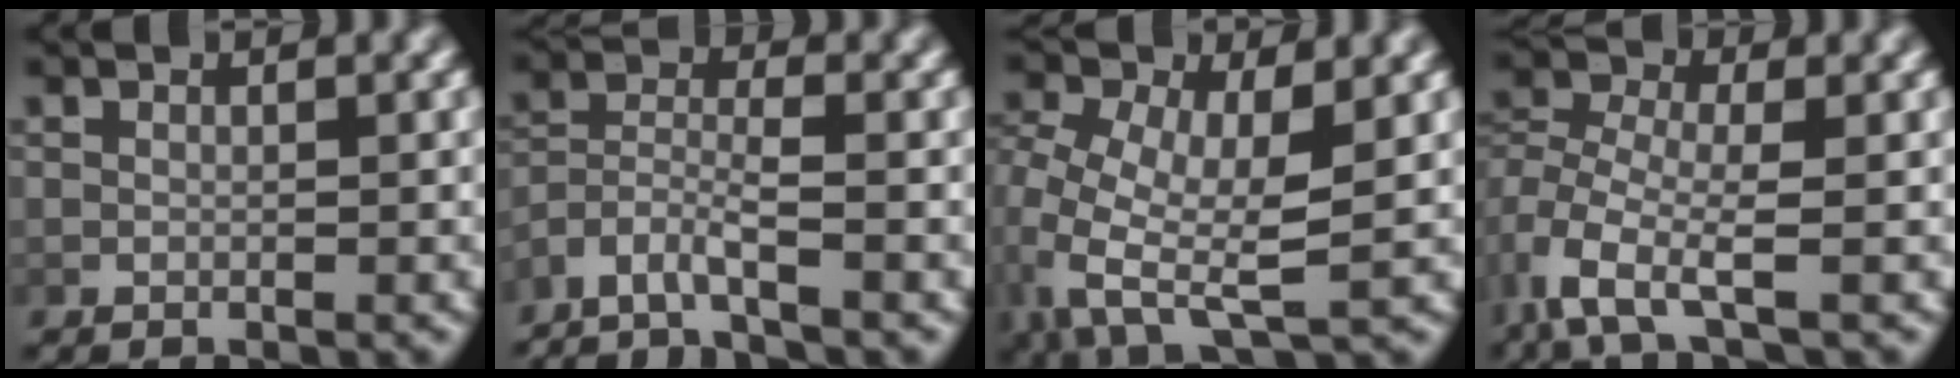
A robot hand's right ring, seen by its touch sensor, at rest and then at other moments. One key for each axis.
{"total": 5.6, "fx": -4.1, "fy": 2.7, "fz": 2.8, "tx": -0.072, "ty": -0.035, "tz": -0.056}
{"total": 6.7, "fx": -0.5, "fy": 4.1, "fz": 5.3, "tx": -0.137, "ty": -0.048, "tz": 0.015}
{"total": 3.9, "fx": -0.9, "fy": 2.2, "fz": 3.0, "tx": -0.092, "ty": -0.028, "tz": -0.006}